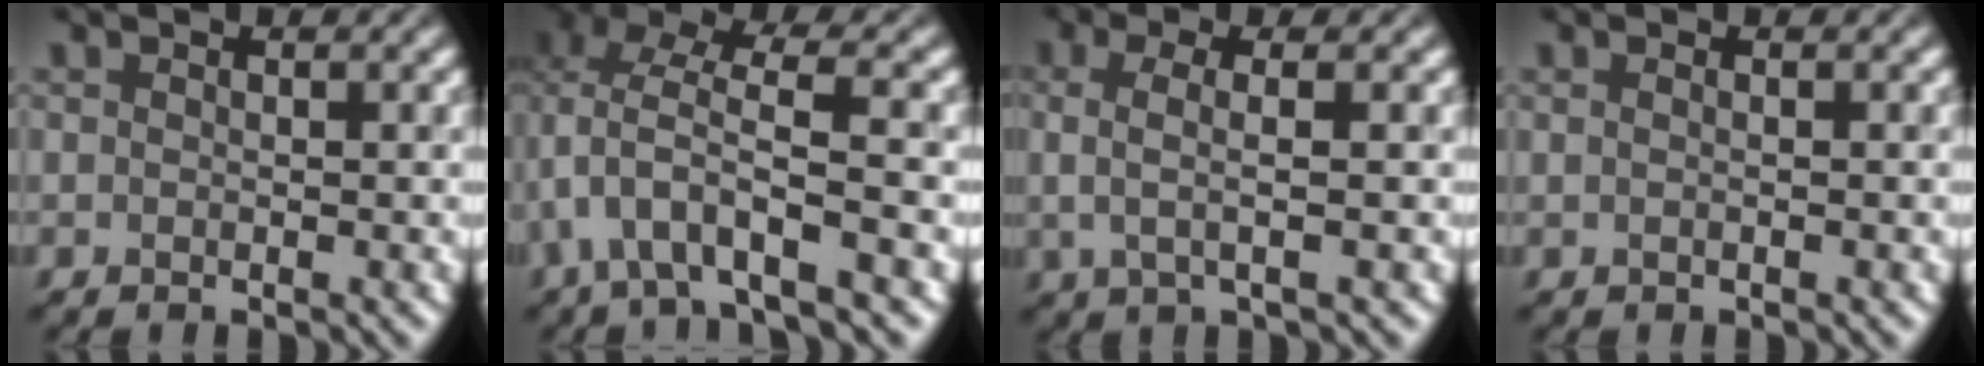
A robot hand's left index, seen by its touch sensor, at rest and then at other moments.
{"total": 6.2, "force": [-1.3, 2.4, 5.5], "torque": [-0.108, 0.013, -0.029]}
{"total": 2.8, "force": [0.2, 0.9, 2.6], "torque": [-0.052, 0.005, 0.007]}
{"total": 1.4, "force": [0.4, 0.9, 1.0], "torque": [0.004, -0.001, -0.011]}